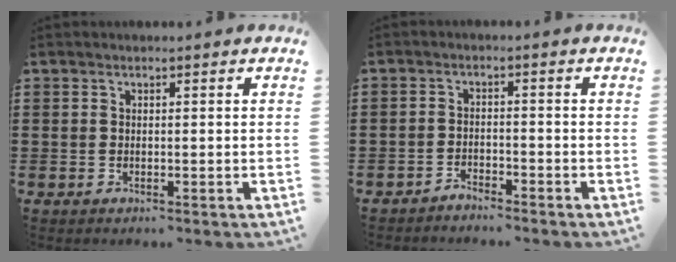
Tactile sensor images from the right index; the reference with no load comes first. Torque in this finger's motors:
{"motor_torque": [-0.05, 0.13, -0.04, -0.05]}